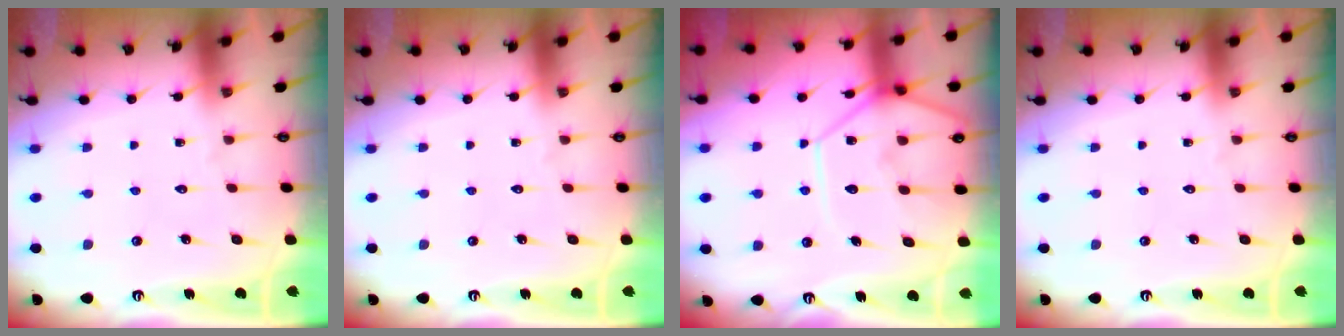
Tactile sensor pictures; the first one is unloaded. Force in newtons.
{"total": 0.0}
{"total": 12.0, "press": 11.9, "slide": 1.4}
{"total": 0.0}